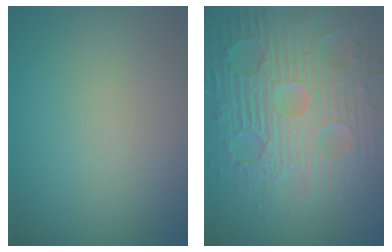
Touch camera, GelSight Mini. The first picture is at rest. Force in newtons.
{"total": 9.4, "press": 6.8, "slide": 6.4}